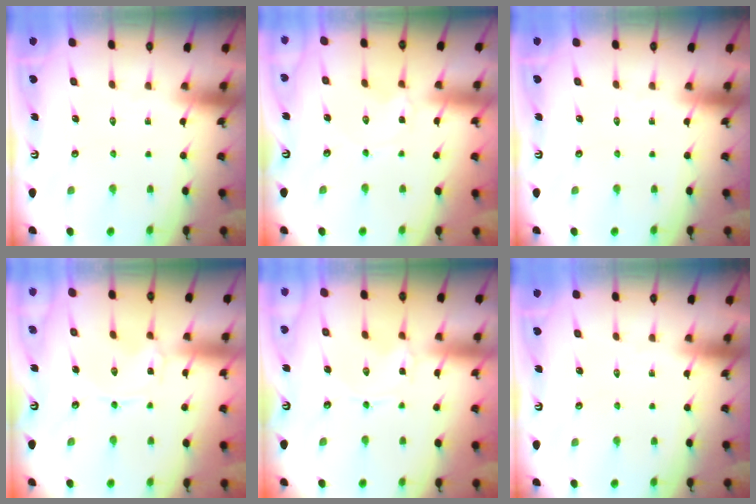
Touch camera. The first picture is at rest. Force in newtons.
{"total": 1.4, "press": 1.4, "slide": 0.2}
{"total": 0.0}
{"total": 0.0}
{"total": 0.0}
{"total": 0.0}